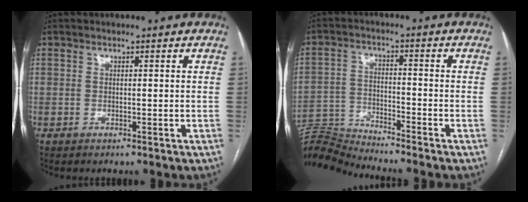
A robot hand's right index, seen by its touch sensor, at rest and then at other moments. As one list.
[{"total": 7.3, "force": [-7.1, -1.8, -0.7], "torque": [0.003, -0.003, -0.136]}]